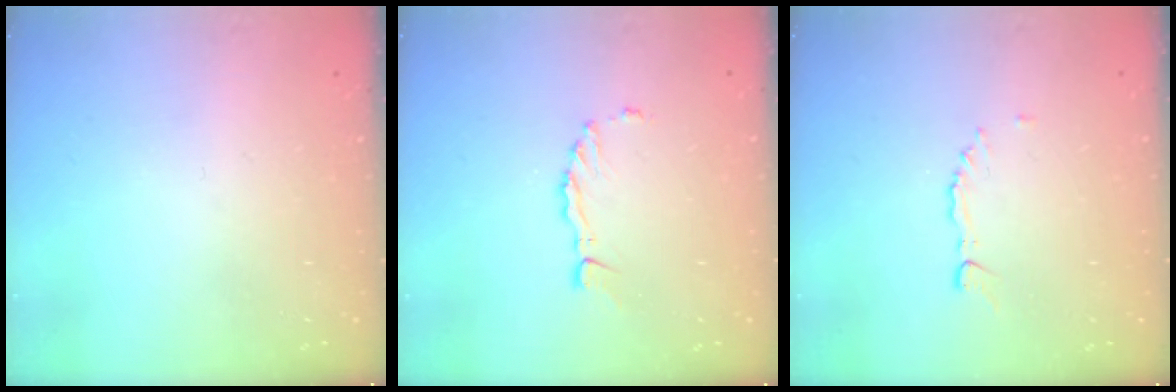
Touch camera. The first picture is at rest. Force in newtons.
{"total": 2.1, "press": 2.1, "slide": 0.2}
{"total": 3.1, "press": 3.1, "slide": 0.5}